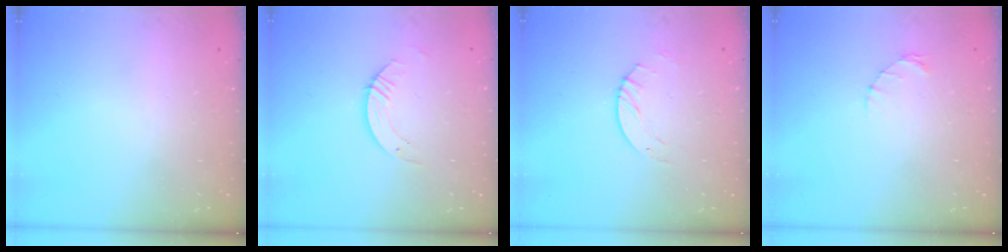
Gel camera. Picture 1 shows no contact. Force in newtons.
{"total": 3.9, "press": 3.9, "slide": 0.1}
{"total": 5.0, "press": 5.0, "slide": 0.5}
{"total": 2.0, "press": 2.0, "slide": 0.4}